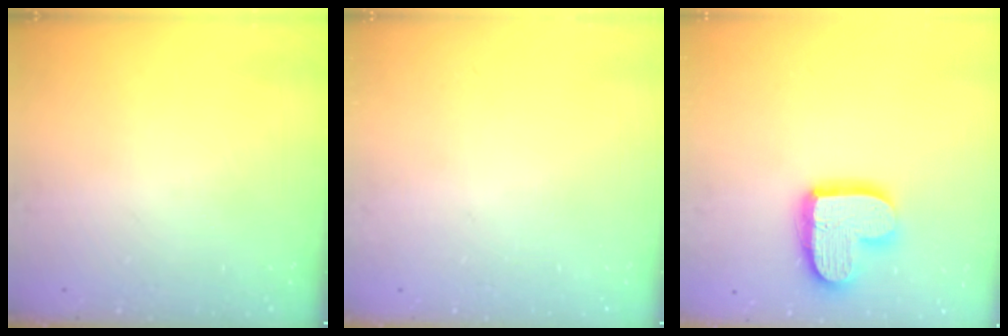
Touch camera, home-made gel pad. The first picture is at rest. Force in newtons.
{"total": 0.0}
{"total": 16.1, "press": 16.1, "slide": 1.3}